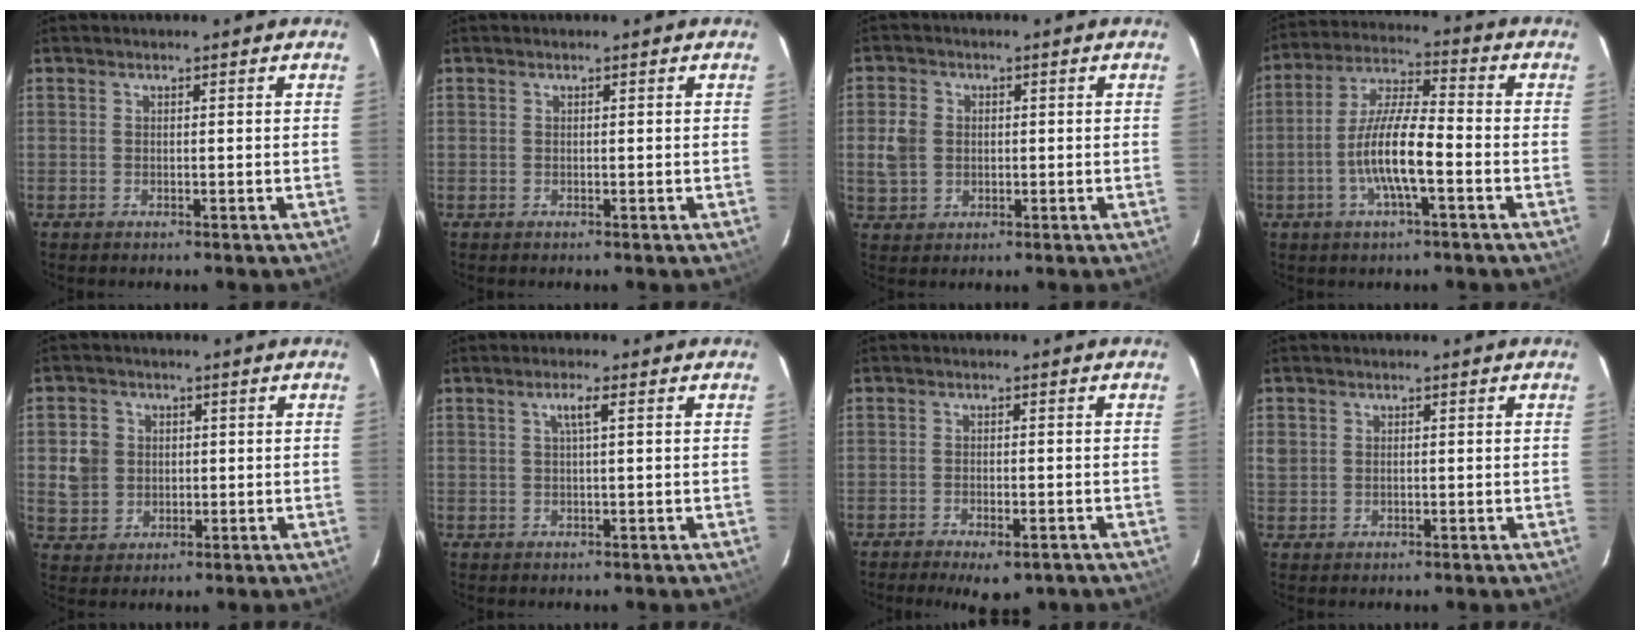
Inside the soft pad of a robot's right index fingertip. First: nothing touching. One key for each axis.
{"total": 0.0}
{"total": 5.2, "fx": 0.0, "fy": 4.5, "fz": 2.5, "tx": -0.056, "ty": 0.008, "tz": 0.004}
{"total": 10.4, "fx": -3.5, "fy": 1.9, "fz": 9.6, "tx": -0.196, "ty": 0.004, "tz": -0.068}
{"total": 6.2, "fx": 0.6, "fy": 5.8, "fz": 1.9, "tx": -0.043, "ty": 0.013, "tz": 0.016}
{"total": 2.1, "fx": 0.5, "fy": -0.2, "fz": 2.0, "tx": -0.038, "ty": 0.002, "tz": 0.010}
{"total": 6.9, "fx": -4.9, "fy": 2.7, "fz": 4.1, "tx": -0.084, "ty": -0.015, "tz": -0.067}
{"total": 3.0, "fx": 0.4, "fy": 2.8, "fz": 1.1, "tx": -0.022, "ty": 0.004, "tz": 0.011}